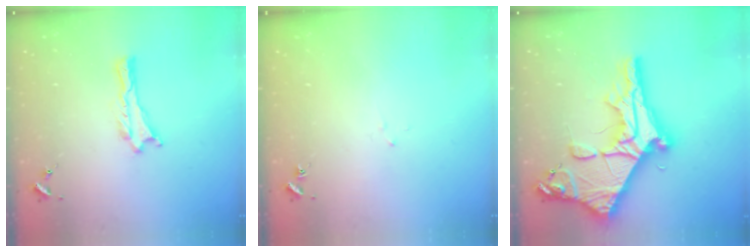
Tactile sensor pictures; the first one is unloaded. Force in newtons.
{"total": 1.8, "press": 1.8, "slide": 0.1}
{"total": 12.9, "press": 12.9, "slide": 1.3}